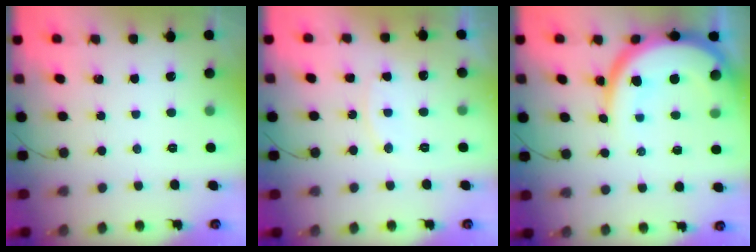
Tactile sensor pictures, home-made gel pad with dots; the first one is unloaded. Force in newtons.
{"total": 7.0, "press": 7.0, "slide": 0.2}
{"total": 14.4, "press": 14.4, "slide": 1.3}